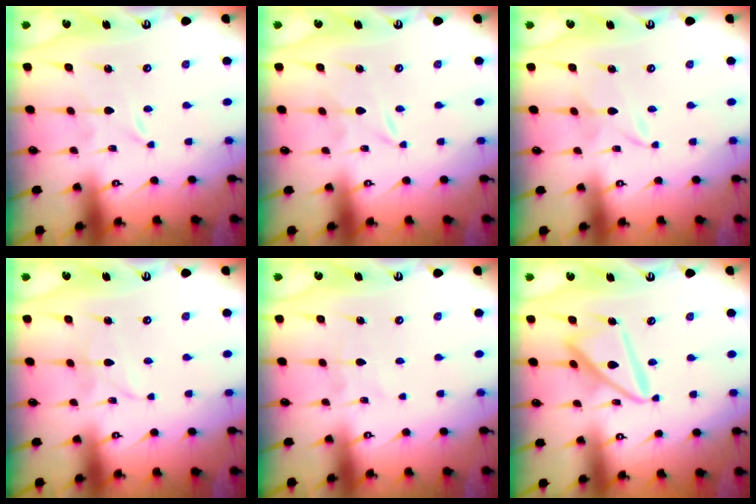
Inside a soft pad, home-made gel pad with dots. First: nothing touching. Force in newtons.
{"total": 0.0}
{"total": 1.6, "press": 1.6, "slide": 0.0}
{"total": 2.9, "press": 2.9, "slide": 0.3}
{"total": 1.5, "press": 1.5, "slide": 0.1}
{"total": 12.3, "press": 12.2, "slide": 1.0}